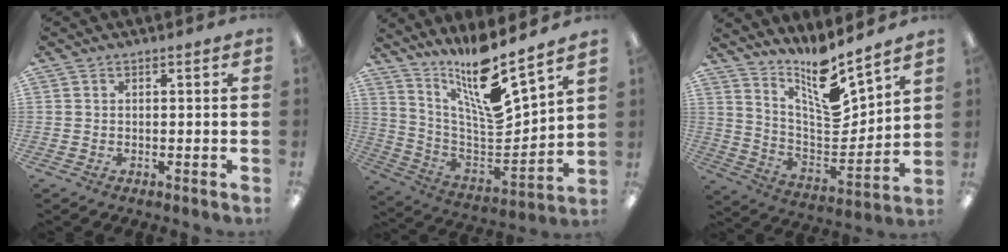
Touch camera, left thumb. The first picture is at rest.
{"total": 16.0, "force": [12.3, 2.0, 10.1], "torque": [-0.187, -0.109, 0.203]}
{"total": 14.1, "force": [11.2, 3.1, 8.0], "torque": [-0.142, -0.099, 0.193]}